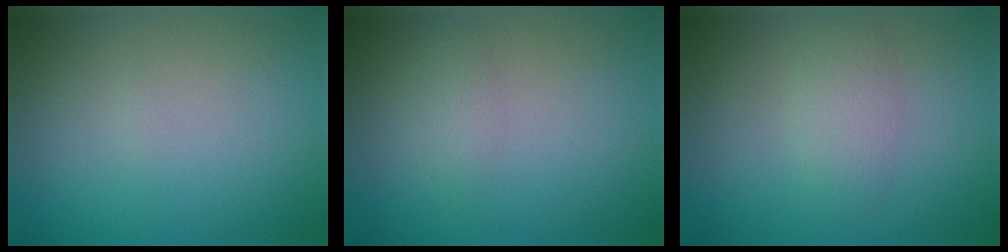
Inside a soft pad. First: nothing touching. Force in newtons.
{"total": 1.3, "press": 1.3, "slide": 0.0}
{"total": 2.0, "press": 2.0, "slide": 0.0}